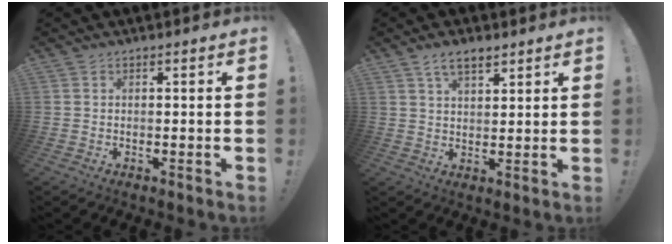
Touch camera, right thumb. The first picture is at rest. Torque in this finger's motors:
{"motor_torque": [0.04, 0.05, 0.04, 0.03, 0.00]}